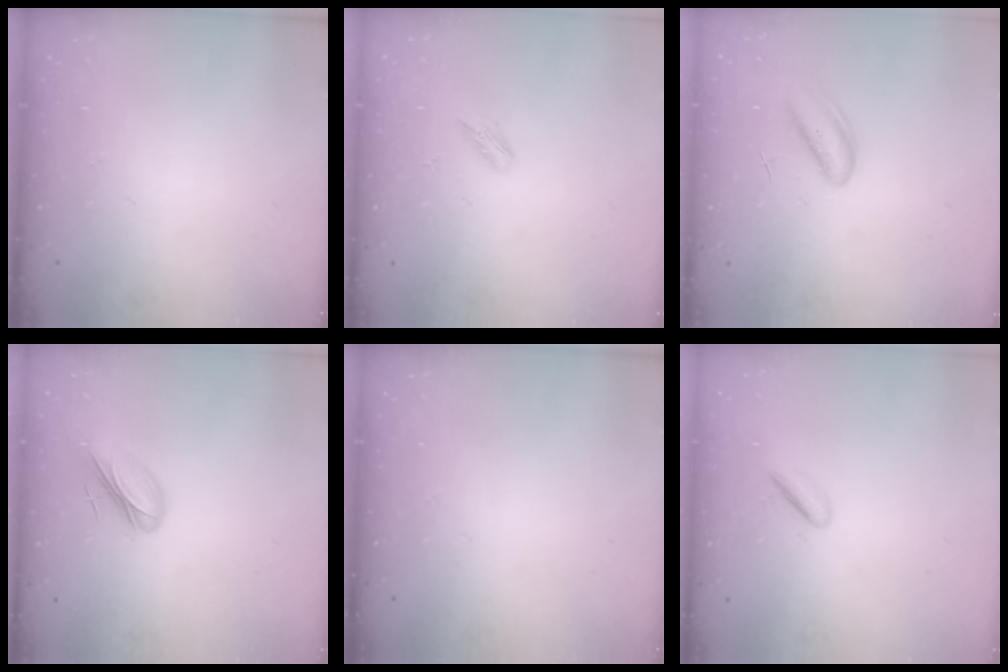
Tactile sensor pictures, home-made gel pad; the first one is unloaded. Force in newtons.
{"total": 2.2, "press": 2.1, "slide": 0.7}
{"total": 2.9, "press": 2.9, "slide": 0.1}
{"total": 8.5, "press": 8.2, "slide": 2.1}
{"total": 0.0}
{"total": 2.2, "press": 1.8, "slide": 1.3}